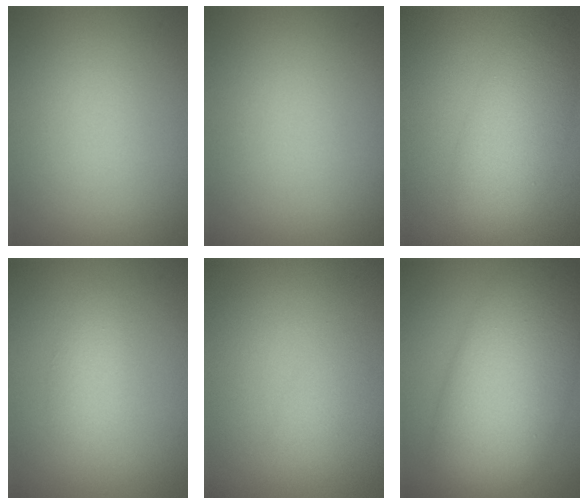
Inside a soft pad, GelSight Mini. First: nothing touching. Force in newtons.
{"total": 0.0}
{"total": 5.4, "press": 5.4, "slide": 0.1}
{"total": 1.9, "press": 1.9, "slide": 0.0}
{"total": 1.2, "press": 1.2, "slide": 0.0}
{"total": 11.4, "press": 11.4, "slide": 0.5}